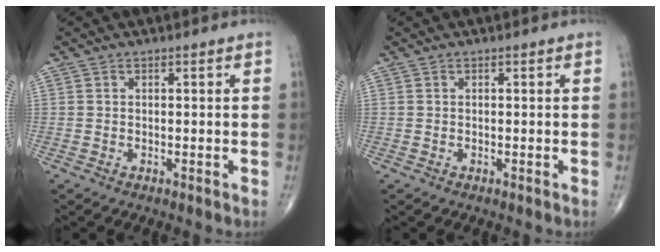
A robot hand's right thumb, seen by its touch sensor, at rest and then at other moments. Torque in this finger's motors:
{"motor_torque": [-0.01, 0.01, 0.01, -0.01, 0.03]}